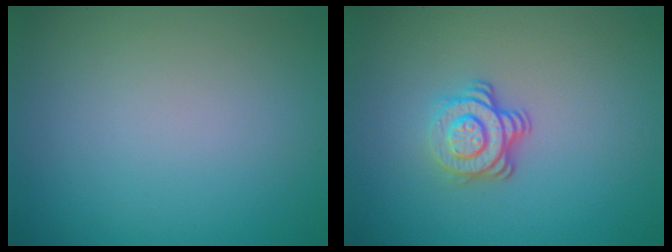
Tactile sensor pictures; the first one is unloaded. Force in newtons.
{"total": 3.6, "press": 2.6, "slide": 2.5}